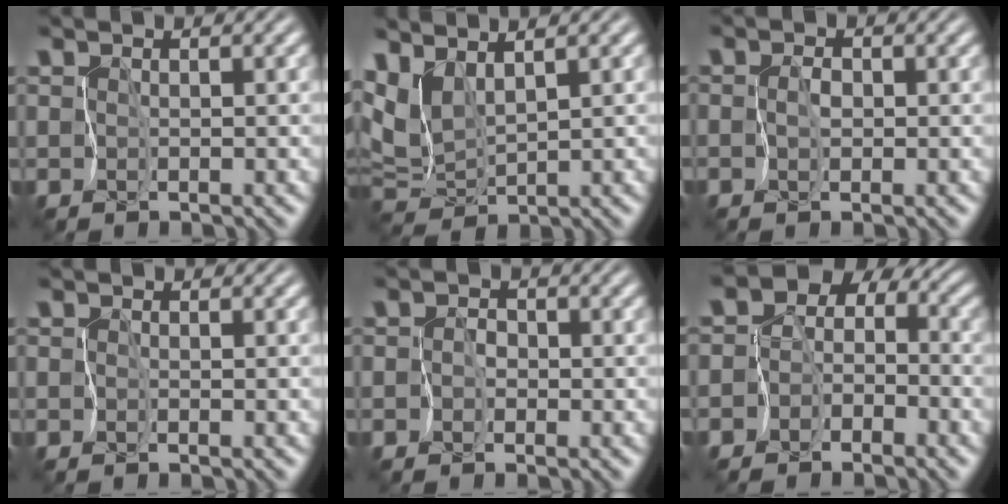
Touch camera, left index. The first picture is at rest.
{"total": 4.9, "force": [2.3, 2.0, 3.8], "torque": [-0.089, 0.008, 0.046]}
{"total": 1.1, "force": [-0.3, 0.8, 0.7], "torque": [0.005, 0.002, -0.006]}
{"total": 0.0}
{"total": 1.5, "force": [-0.7, 1.3, 0.3], "torque": [0.021, 0.011, -0.024]}
{"total": 6.6, "force": [-3.1, 5.6, 1.4], "torque": [-0.008, 0.002, -0.071]}